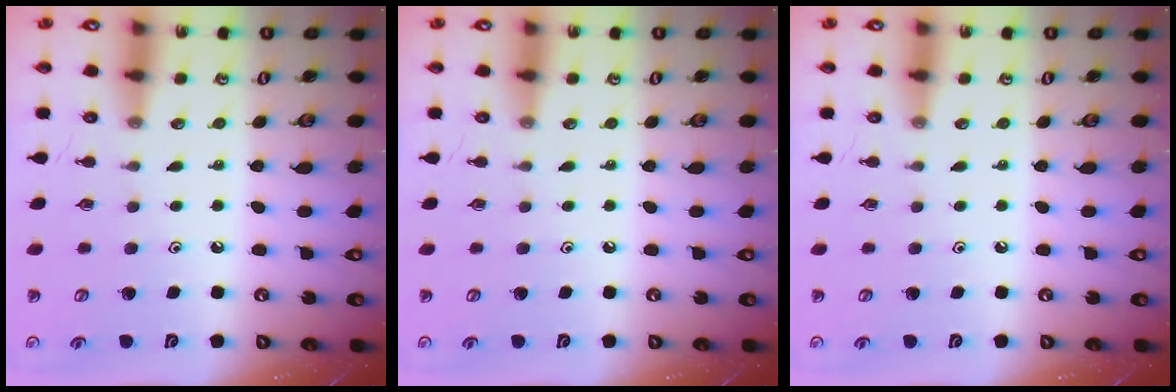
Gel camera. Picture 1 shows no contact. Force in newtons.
{"total": 0.0}
{"total": 0.0}